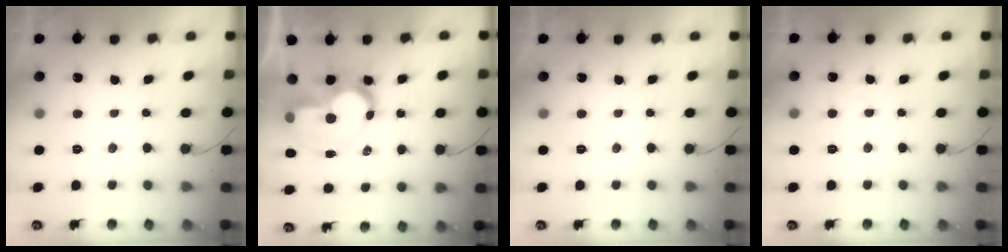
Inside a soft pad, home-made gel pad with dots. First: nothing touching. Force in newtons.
{"total": 12.8, "press": 12.7, "slide": 1.4}
{"total": 0.0}
{"total": 1.4, "press": 1.4, "slide": 0.1}